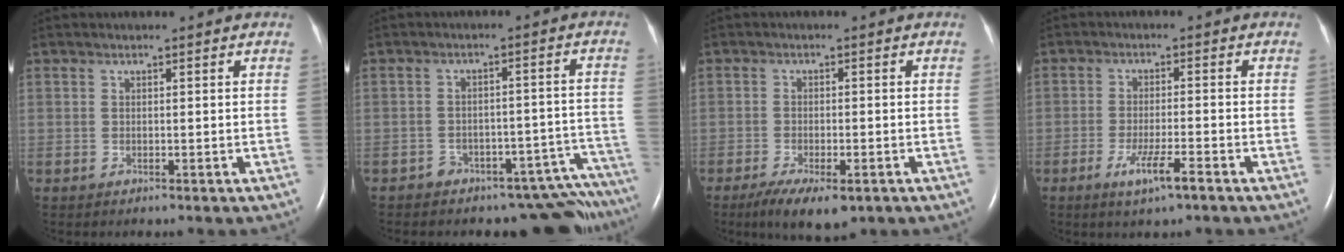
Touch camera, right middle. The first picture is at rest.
{"total": 14.2, "force": [-13.4, 4.3, 2.1], "torque": [0.008, 0.058, -0.156]}
{"total": 7.5, "force": [-4.8, 2.5, 5.3], "torque": [-0.089, -0.016, -0.073]}
{"total": 5.1, "force": [-2.9, 0.2, 4.1], "torque": [-0.081, -0.009, -0.053]}